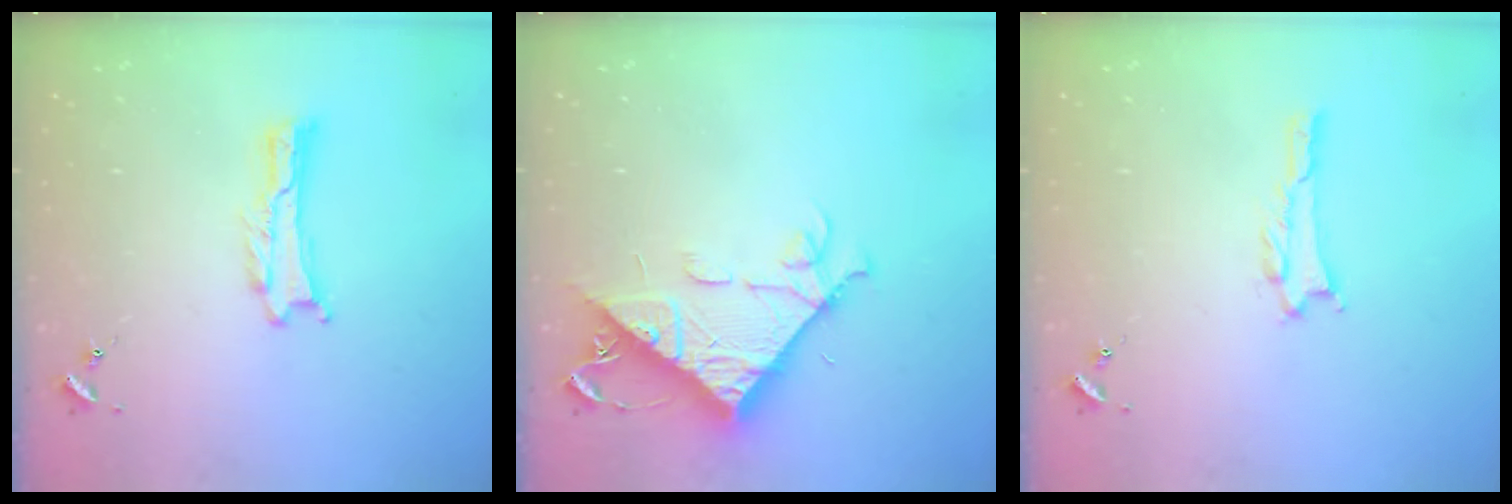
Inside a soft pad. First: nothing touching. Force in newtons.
{"total": 9.8, "press": 9.7, "slide": 1.2}
{"total": 0.6, "press": 0.6, "slide": 0.1}